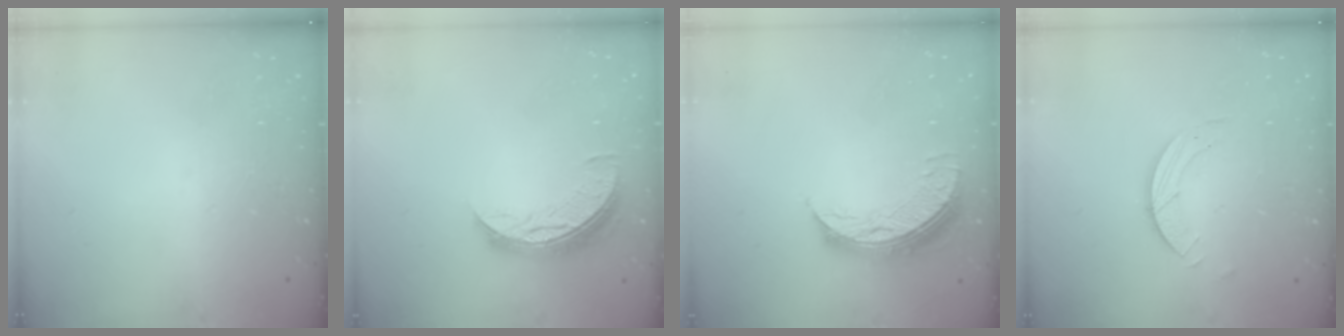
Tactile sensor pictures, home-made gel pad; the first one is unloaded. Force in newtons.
{"total": 8.4, "press": 8.4, "slide": 0.4}
{"total": 8.7, "press": 8.6, "slide": 0.9}
{"total": 3.2, "press": 3.2, "slide": 0.3}